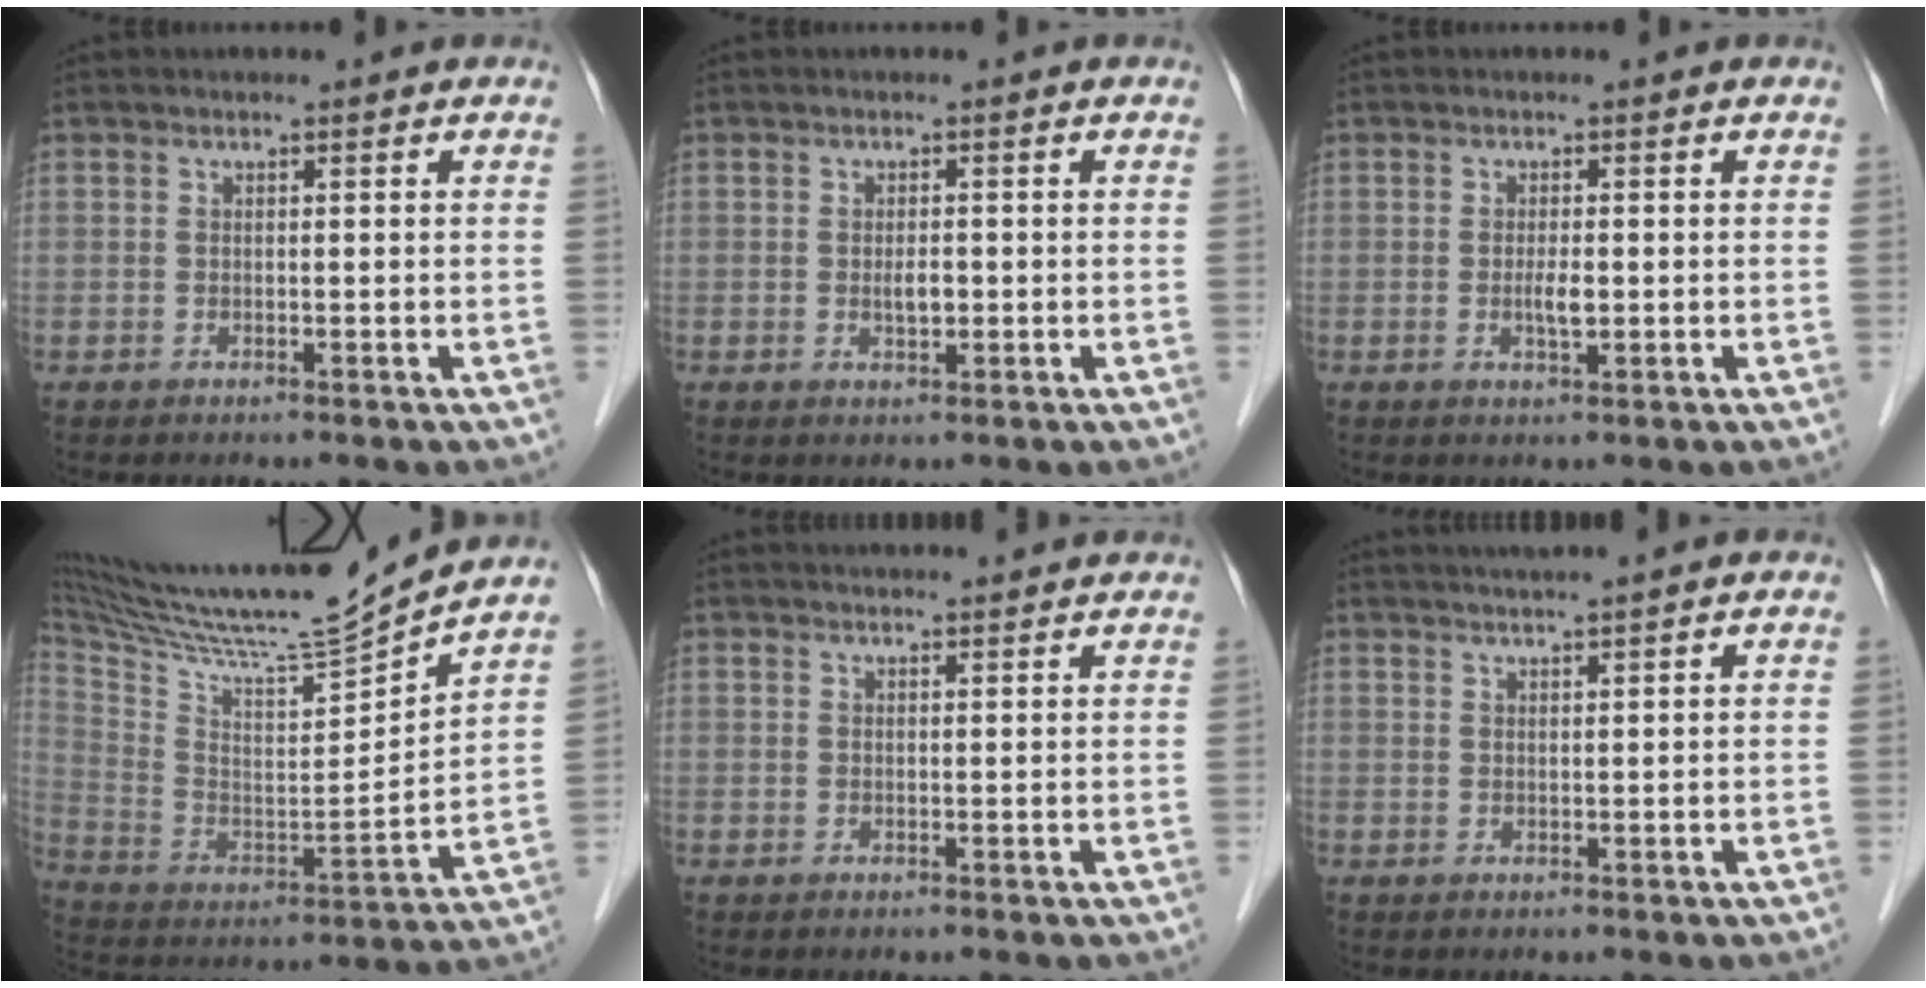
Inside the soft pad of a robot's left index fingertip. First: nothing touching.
{"total": 1.6, "force": [-0.3, 0.6, 1.5], "torque": [-0.028, -0.003, -0.002]}
{"total": 1.9, "force": [-0.3, 0.4, 1.8], "torque": [-0.039, -0.004, -0.003]}
{"total": 21.5, "force": [19.3, -1.0, 9.4], "torque": [-0.177, -0.036, 0.324]}
{"total": 3.9, "force": [3.8, 0.2, 1.0], "torque": [-0.015, 0.019, 0.045]}
{"total": 2.7, "force": [2.3, -0.8, 1.1], "torque": [-0.011, 0.012, 0.044]}